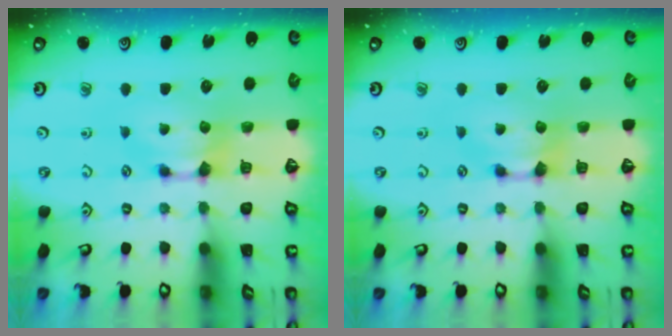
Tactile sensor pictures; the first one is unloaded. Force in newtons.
{"total": 0.0}